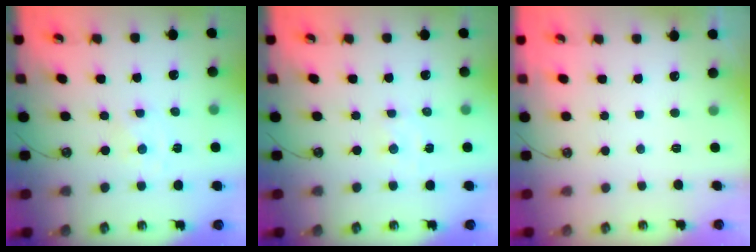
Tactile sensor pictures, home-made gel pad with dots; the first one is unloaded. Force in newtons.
{"total": 2.0, "press": 1.9, "slide": 0.3}
{"total": 0.0}